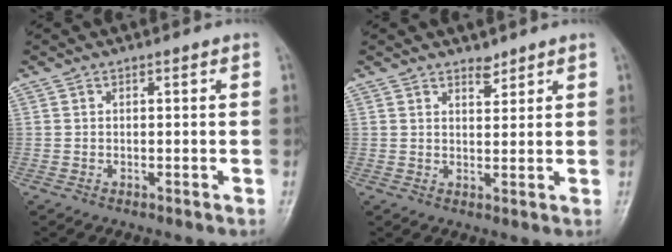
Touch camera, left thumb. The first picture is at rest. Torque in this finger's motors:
{"motor_torque": [-0.23, 0.00, -0.41, -0.22, 0.02]}